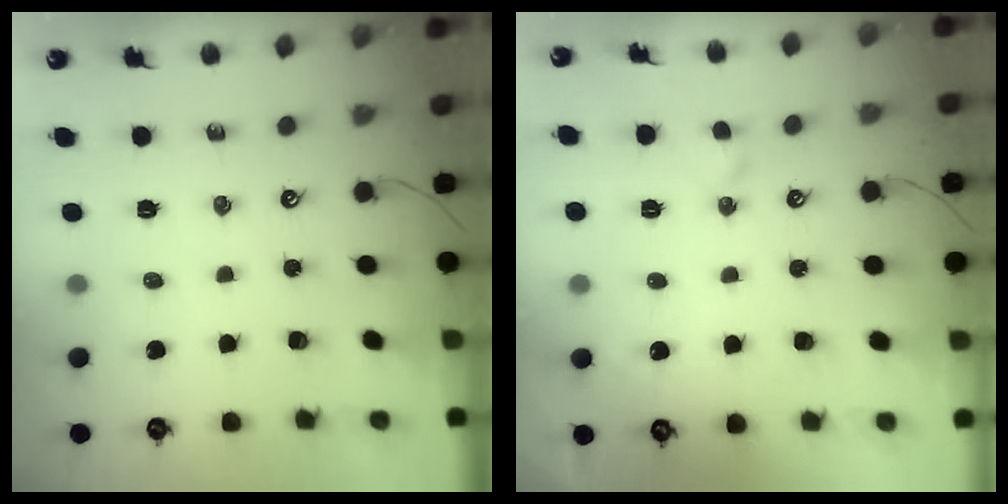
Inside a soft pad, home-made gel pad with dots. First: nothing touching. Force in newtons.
{"total": 0.8, "press": 0.6, "slide": 0.5}